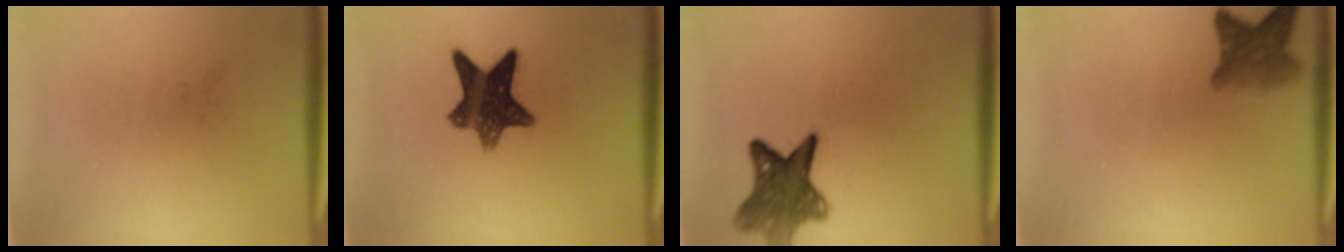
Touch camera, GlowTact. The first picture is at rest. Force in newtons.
{"total": 10.9}
{"total": 8.1}
{"total": 4.3}